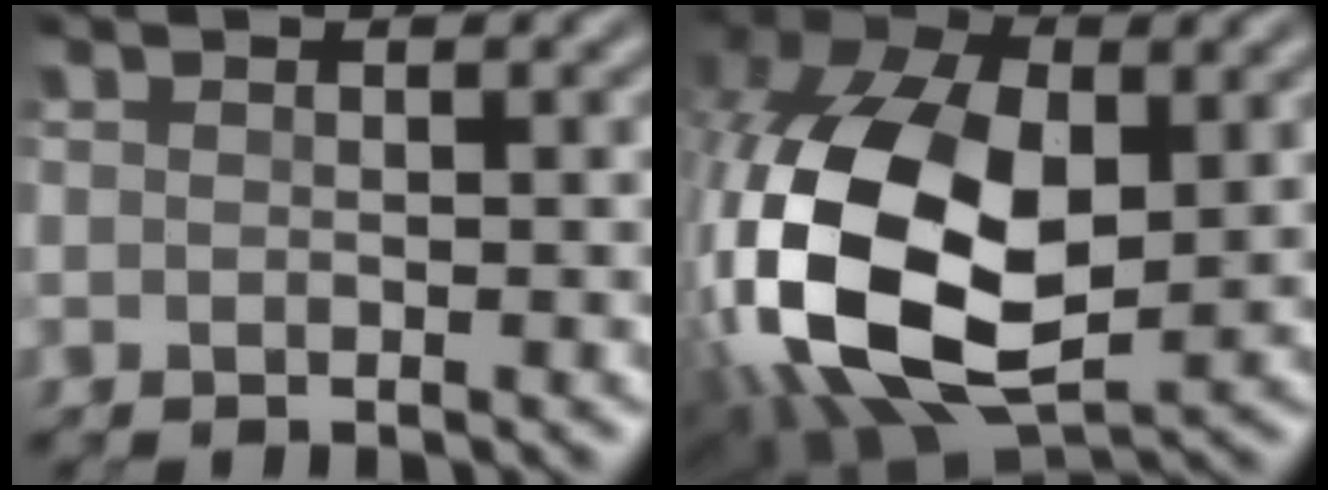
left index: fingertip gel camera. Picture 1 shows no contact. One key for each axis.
{"total": 15.1, "fx": -1.0, "fy": 9.2, "fz": 11.9, "tx": -0.275, "ty": -0.007, "tz": -0.019}